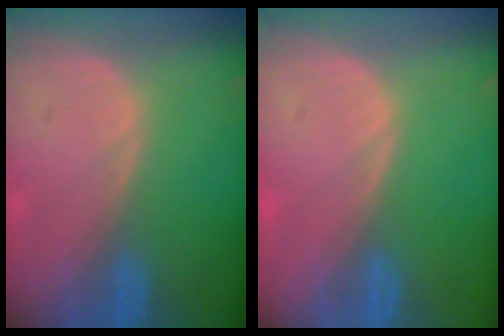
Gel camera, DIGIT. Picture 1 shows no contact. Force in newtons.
{"total": 0.0}